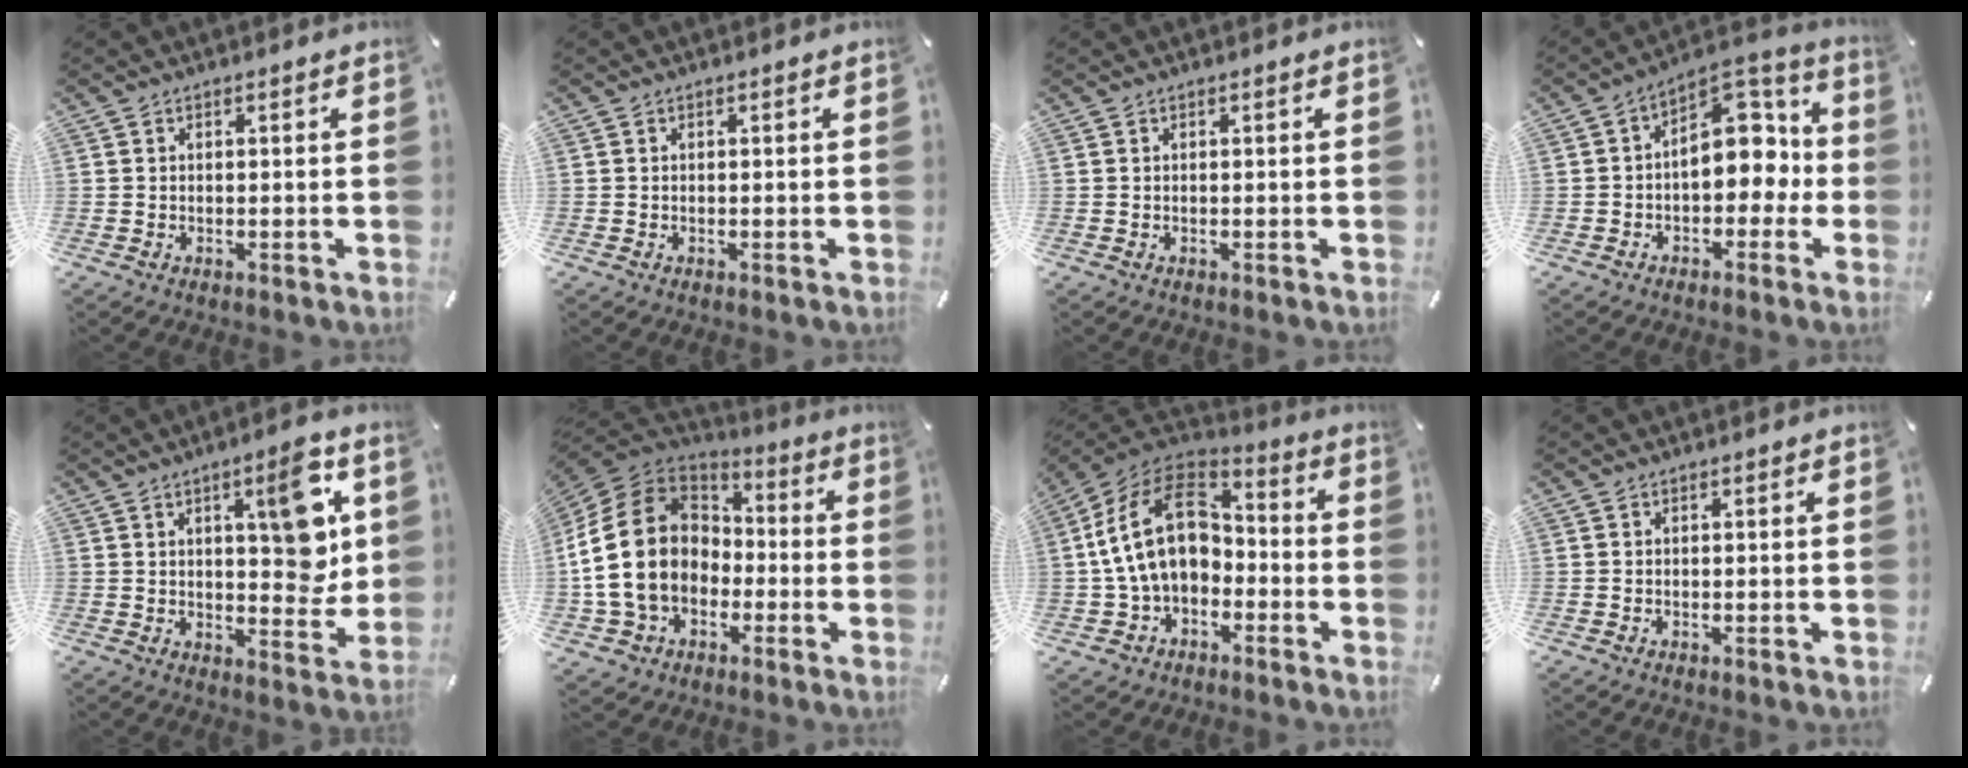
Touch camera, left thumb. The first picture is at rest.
{"total": 0.0}
{"total": 0.0}
{"total": 12.9, "force": [1.3, 9.1, 9.1], "torque": [-0.100, -0.014, 0.023]}
{"total": 13.1, "force": [4.6, 5.6, 10.9], "torque": [-0.126, -0.023, 0.070]}
{"total": 20.3, "force": [-2.5, 16.5, 11.6], "torque": [-0.251, 0.028, -0.044]}
{"total": 19.0, "force": [0.2, 13.8, 13.1], "torque": [-0.267, 0.021, 0.001]}
{"total": 0.0}